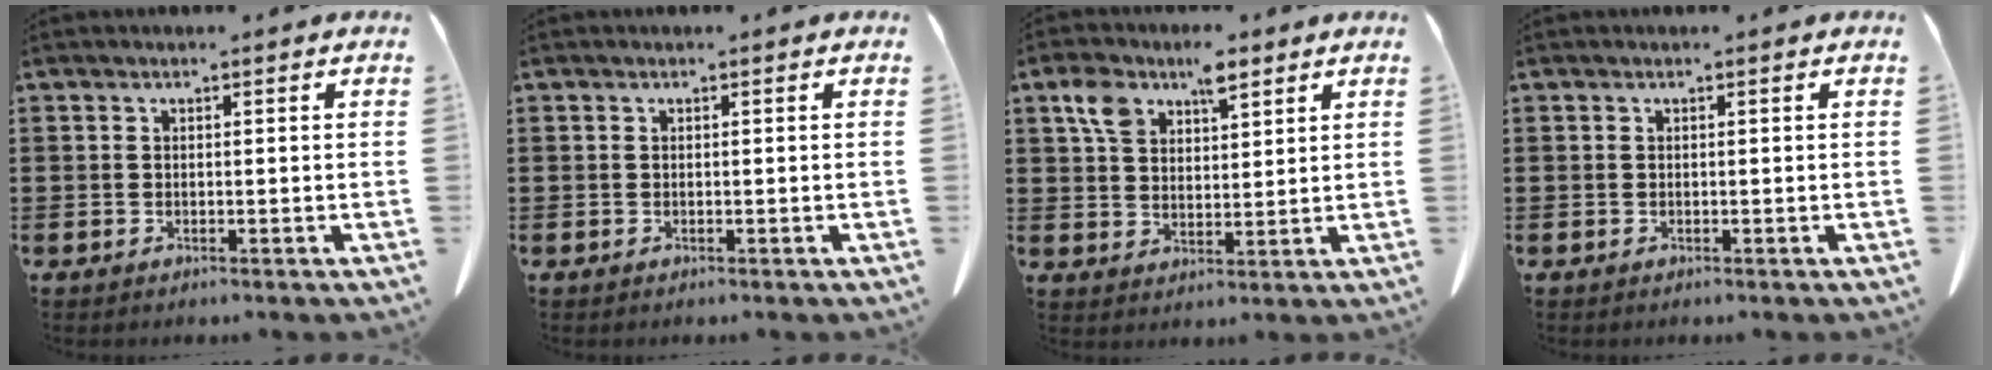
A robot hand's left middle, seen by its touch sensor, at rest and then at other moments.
{"total": 0.0}
{"total": 7.0, "force": [4.4, 3.6, 4.1], "torque": [-0.088, 0.009, 0.080]}
{"total": 0.0}